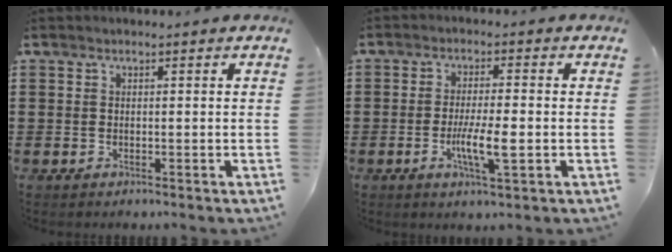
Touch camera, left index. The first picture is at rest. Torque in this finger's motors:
{"motor_torque": [0.88, 0.20, 0.39, 0.07]}